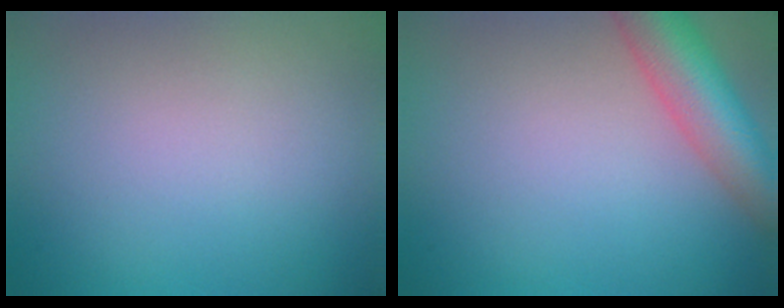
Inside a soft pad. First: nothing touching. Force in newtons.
{"total": 6.8, "press": 6.8, "slide": 0.4}